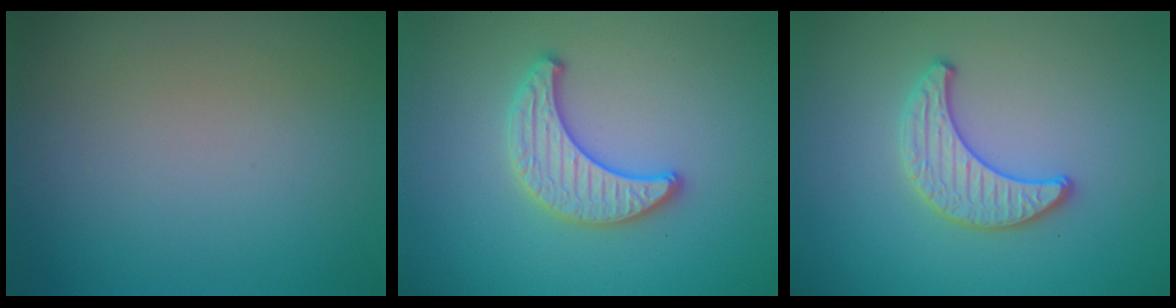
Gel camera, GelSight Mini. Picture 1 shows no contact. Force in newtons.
{"total": 3.1, "press": 3.1, "slide": 0.1}
{"total": 2.4, "press": 2.4, "slide": 0.1}